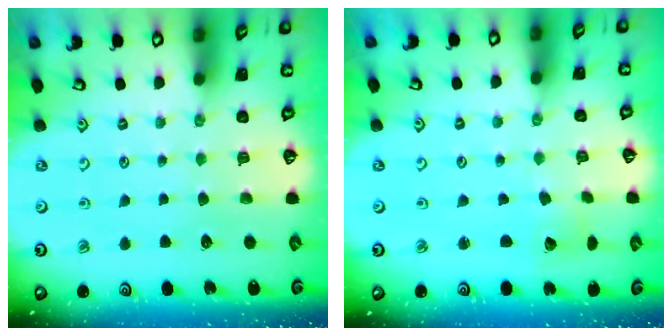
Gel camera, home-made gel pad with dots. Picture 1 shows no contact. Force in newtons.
{"total": 2.2, "press": 2.2, "slide": 0.3}